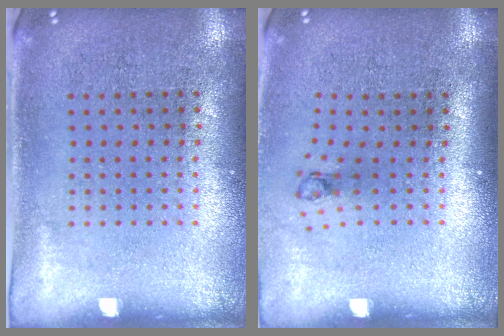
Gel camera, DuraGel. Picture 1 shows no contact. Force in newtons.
{"total": 0.8, "press": 0.3, "slide": 0.7}